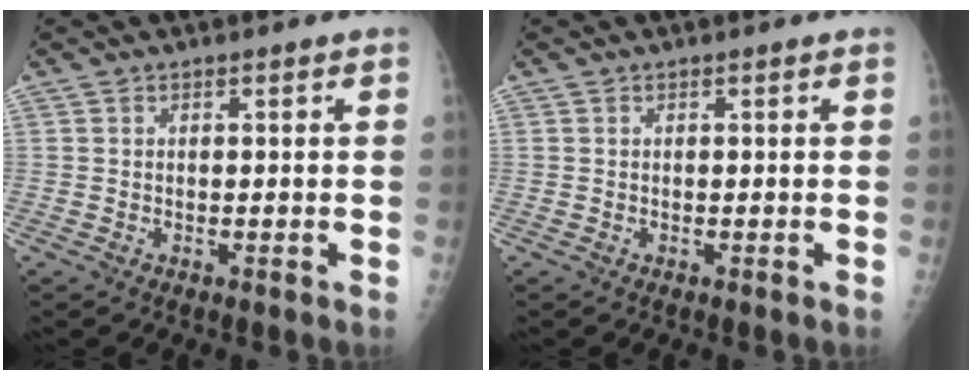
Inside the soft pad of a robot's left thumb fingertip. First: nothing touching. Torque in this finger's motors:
{"motor_torque": [0.00, 0.00, -0.02, -0.03, 0.00]}